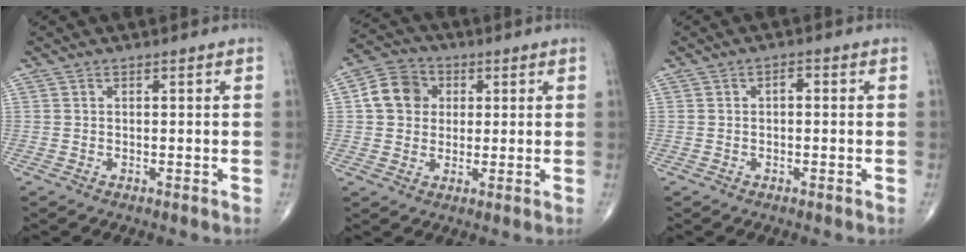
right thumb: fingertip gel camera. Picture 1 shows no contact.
{"total": 8.5, "force": [1.5, 7.3, 4.0], "torque": [-0.054, 0.010, 0.016]}
{"total": 1.6, "force": [0.1, 0.9, 1.4], "torque": [-0.020, 0.008, -0.003]}